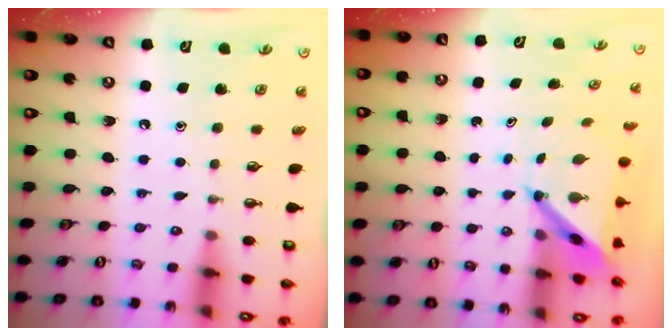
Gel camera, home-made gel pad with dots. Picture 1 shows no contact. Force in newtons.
{"total": 5.1, "press": 5.0, "slide": 0.5}